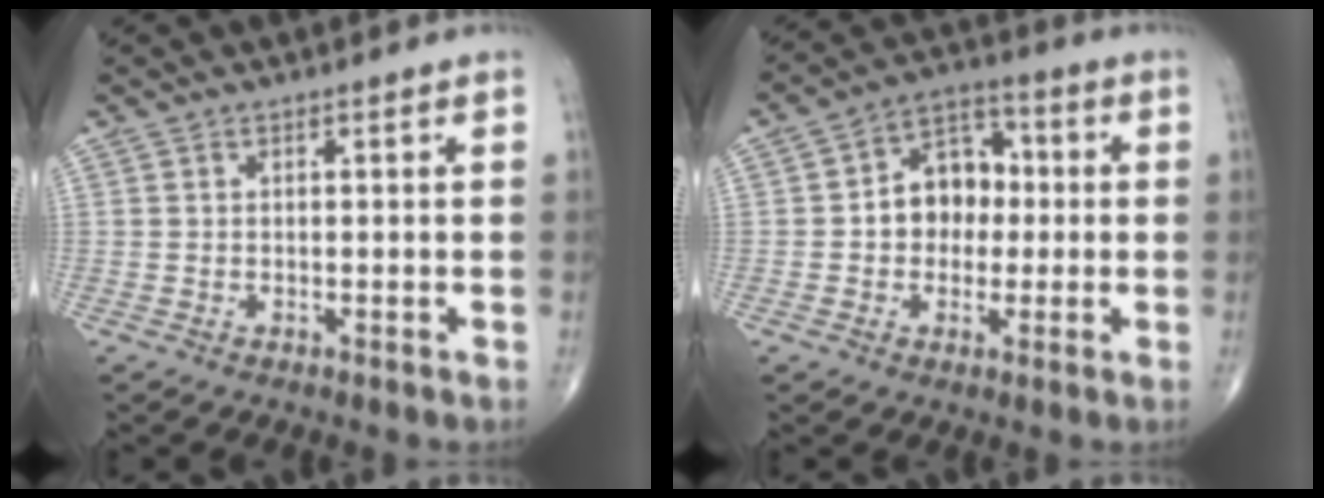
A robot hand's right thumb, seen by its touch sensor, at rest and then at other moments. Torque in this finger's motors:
{"motor_torque": [1.23, 1.18, 0.84, -0.17, 0.06]}